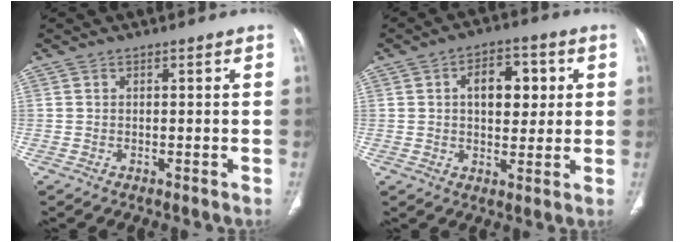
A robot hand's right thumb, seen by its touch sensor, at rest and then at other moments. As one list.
[{"total": 9.8, "force": [2.2, 5.9, 7.4], "torque": [-0.073, 0.003, 0.034]}]